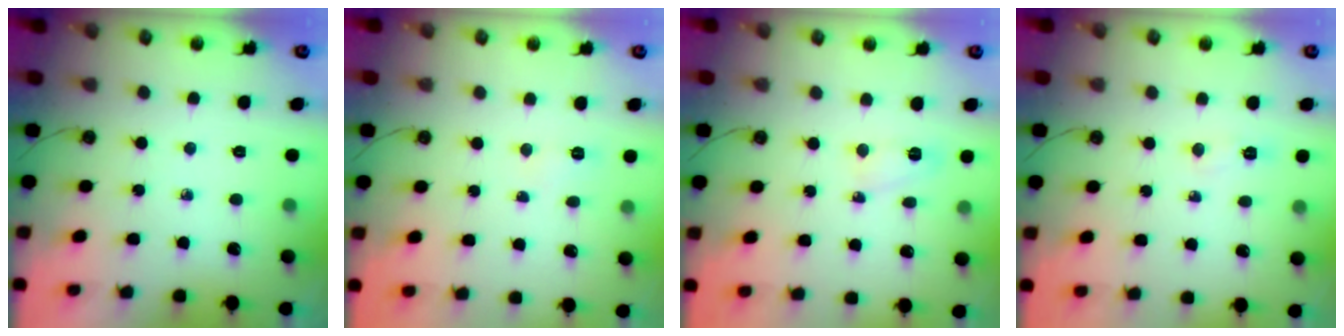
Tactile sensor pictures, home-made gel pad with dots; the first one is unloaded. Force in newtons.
{"total": 3.8, "press": 3.8, "slide": 0.4}
{"total": 3.9, "press": 3.9, "slide": 0.5}
{"total": 6.1, "press": 5.6, "slide": 2.6}